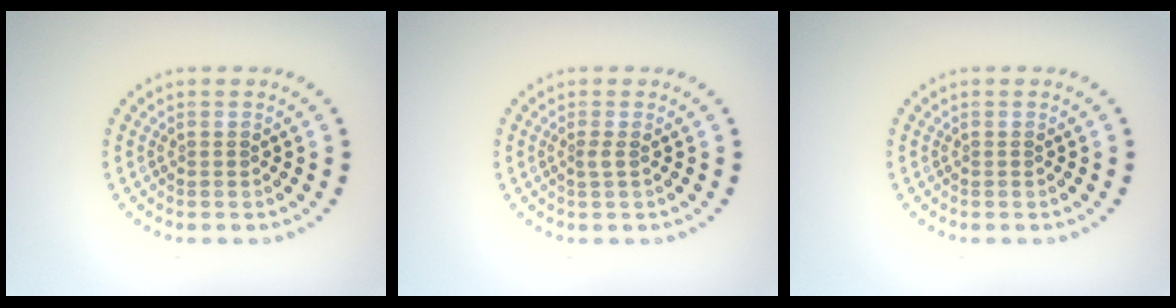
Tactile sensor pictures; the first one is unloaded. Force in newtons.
{"total": 0.8, "press": 0.6, "slide": 0.6}
{"total": 0.0}